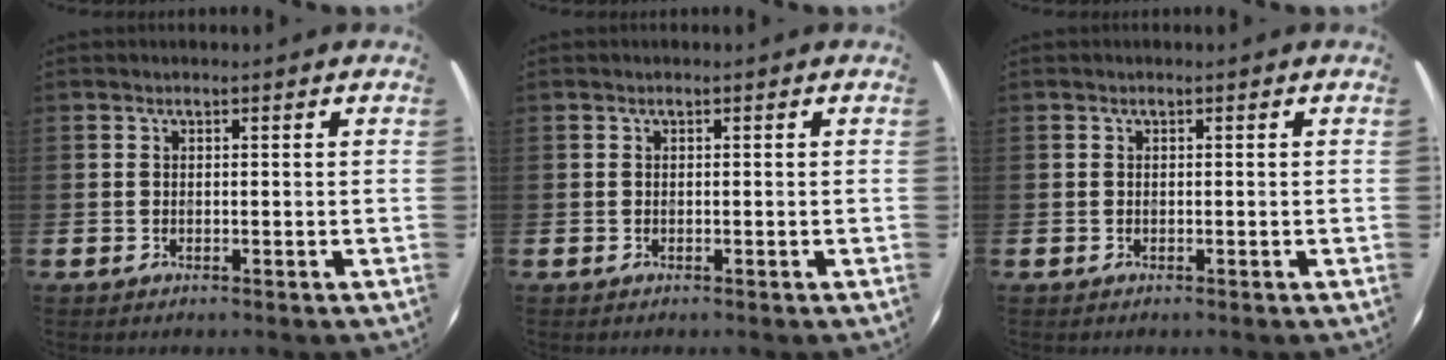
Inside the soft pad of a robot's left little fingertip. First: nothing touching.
{"total": 0.0}
{"total": 0.0}